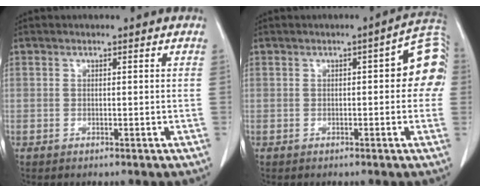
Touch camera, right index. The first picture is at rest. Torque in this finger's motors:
{"motor_torque": [0.61, -0.11, 0.15, 0.03]}